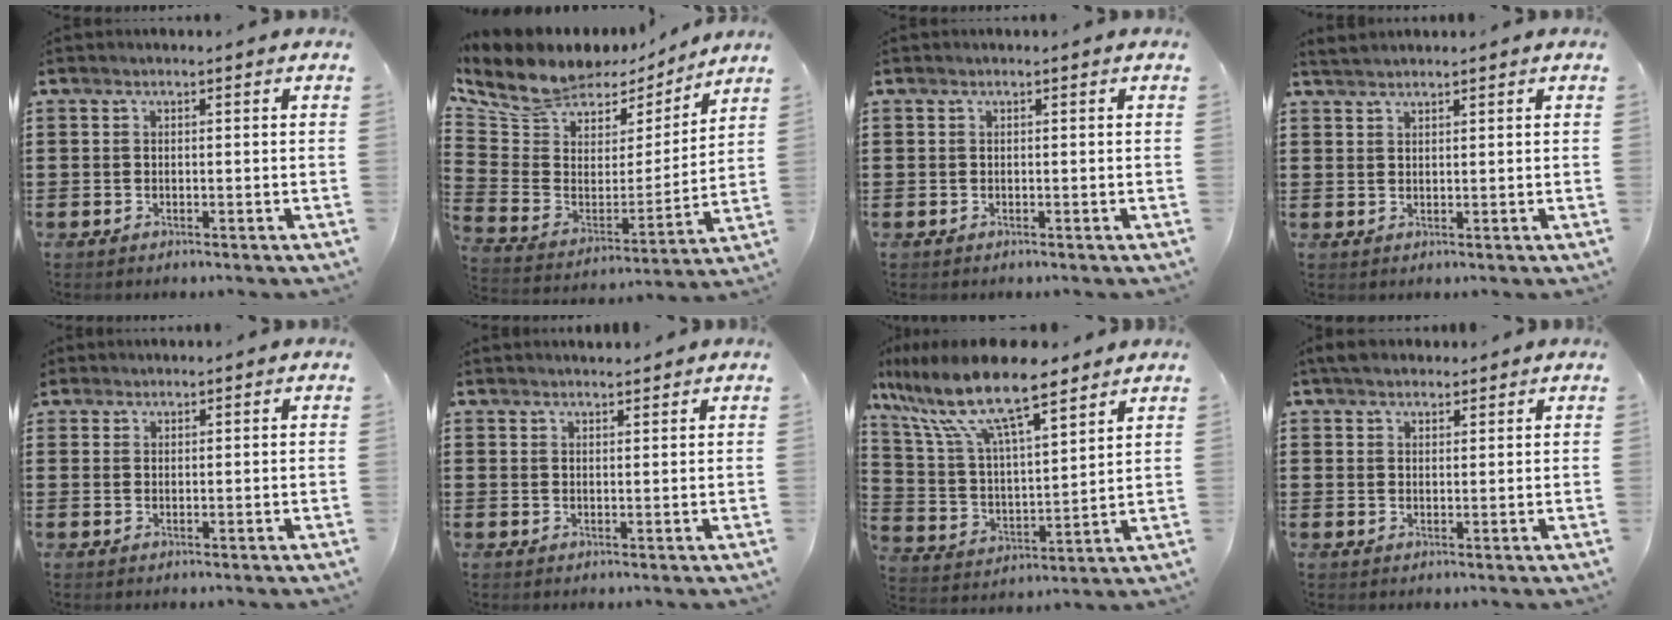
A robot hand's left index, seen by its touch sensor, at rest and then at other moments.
{"total": 8.2, "force": [6.6, 4.5, 1.7], "torque": [-0.080, -0.041, 0.119]}
{"total": 0.0}
{"total": 1.6, "force": [1.5, 0.1, 0.4], "torque": [-0.009, 0.001, 0.030]}
{"total": 1.3, "force": [1.2, 0.5, 0.0], "torque": [-0.003, 0.002, 0.023]}
{"total": 1.8, "force": [1.7, 0.2, 0.1], "torque": [-0.005, 0.002, 0.035]}
{"total": 12.5, "force": [9.6, 2.8, 7.5], "torque": [-0.188, -0.044, 0.166]}
{"total": 3.3, "force": [2.8, 1.4, 1.0], "torque": [-0.027, 0.005, 0.055]}